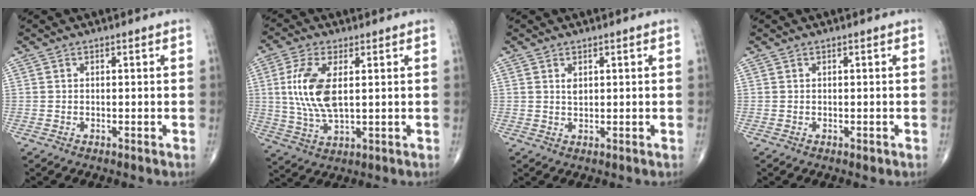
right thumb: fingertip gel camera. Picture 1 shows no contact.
{"total": 10.9, "force": [1.7, 4.9, 9.6], "torque": [-0.216, -0.006, 0.038]}
{"total": 1.4, "force": [0.5, 0.8, 1.0], "torque": [-0.015, -0.002, 0.012]}
{"total": 0.6, "force": [-0.3, 0.3, 0.4], "torque": [-0.006, -0.001, -0.006]}